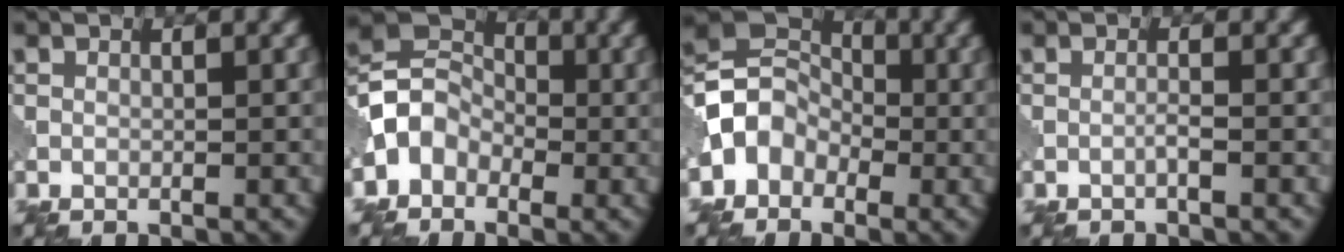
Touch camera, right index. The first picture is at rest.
{"total": 4.5, "force": [-1.8, 3.6, 2.0], "torque": [-0.033, 0.011, -0.050]}
{"total": 5.0, "force": [-1.6, 4.2, 2.1], "torque": [-0.032, 0.010, -0.047]}
{"total": 0.9, "force": [-0.4, 0.0, 0.8], "torque": [-0.013, 0.005, -0.012]}